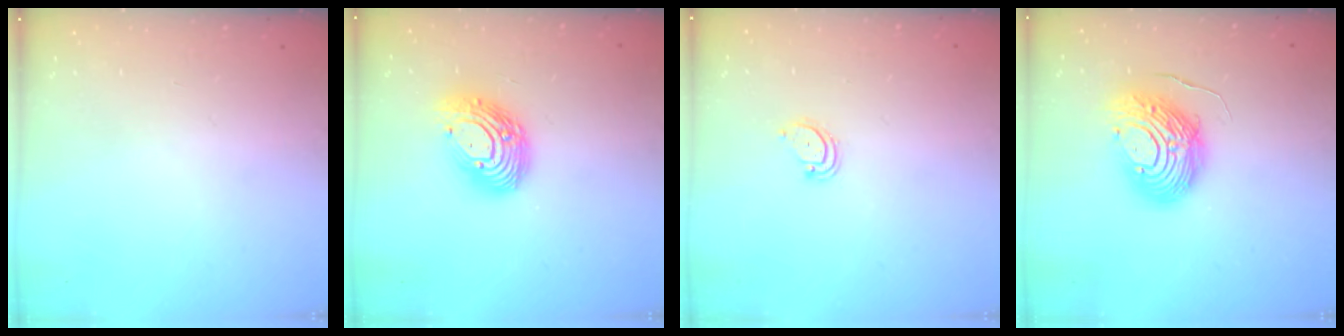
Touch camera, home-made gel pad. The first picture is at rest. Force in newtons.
{"total": 15.3, "press": 15.3, "slide": 1.2}
{"total": 3.1, "press": 3.1, "slide": 0.3}
{"total": 13.3, "press": 13.2, "slide": 1.2}